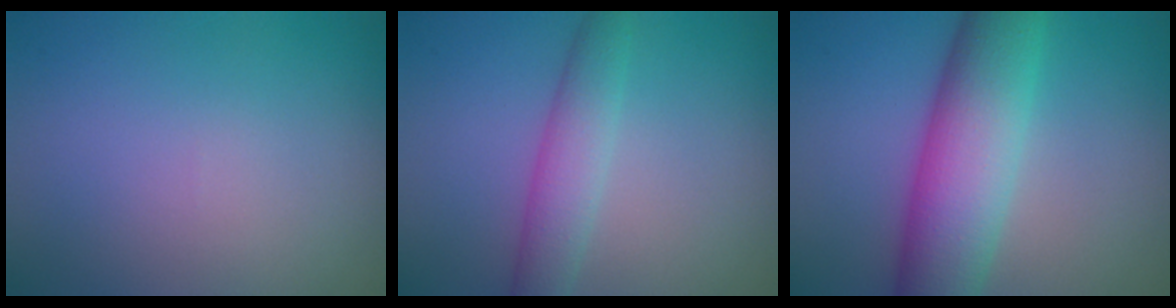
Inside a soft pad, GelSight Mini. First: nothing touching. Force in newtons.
{"total": 3.4, "press": 3.4, "slide": 0.0}
{"total": 9.1, "press": 9.1, "slide": 0.1}